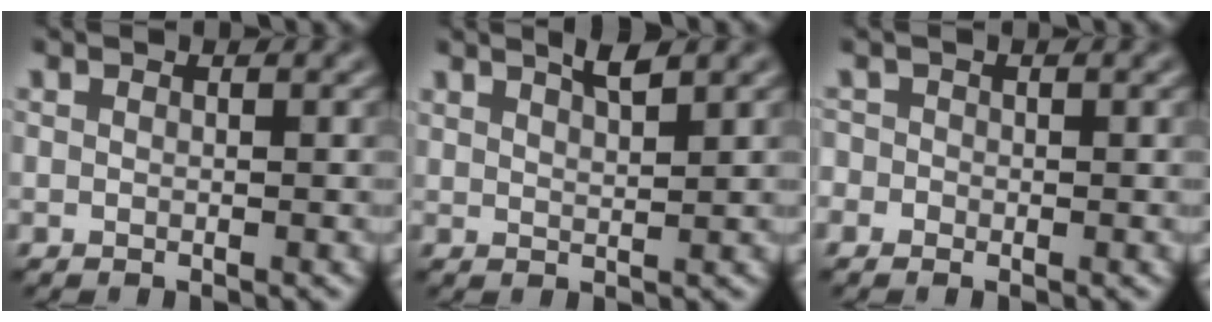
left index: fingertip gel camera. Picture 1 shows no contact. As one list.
[{"total": 1.9, "force": [1.3, 0.4, 1.2], "torque": [-0.012, 0.004, 0.023]}, {"total": 0.9, "force": [-0.6, 0.6, -0.1], "torque": [0.001, 0.001, -0.012]}]